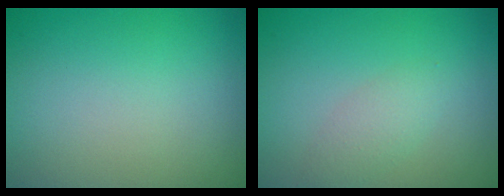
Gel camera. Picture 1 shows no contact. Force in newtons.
{"total": 1.8, "press": 1.8, "slide": 0.1}